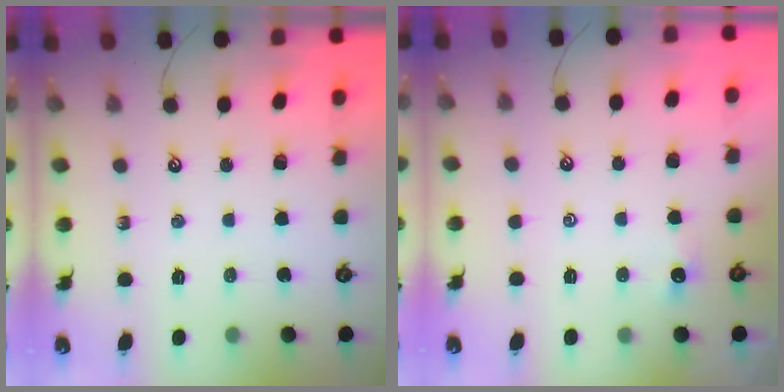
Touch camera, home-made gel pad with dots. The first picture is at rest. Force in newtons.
{"total": 0.0}